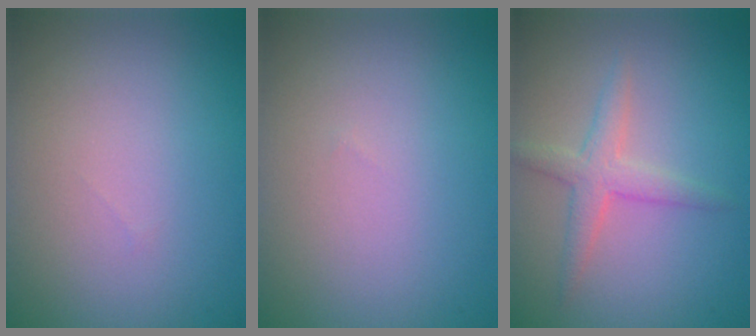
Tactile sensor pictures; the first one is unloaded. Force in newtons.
{"total": 0.0}
{"total": 2.5, "press": 2.5, "slide": 0.1}